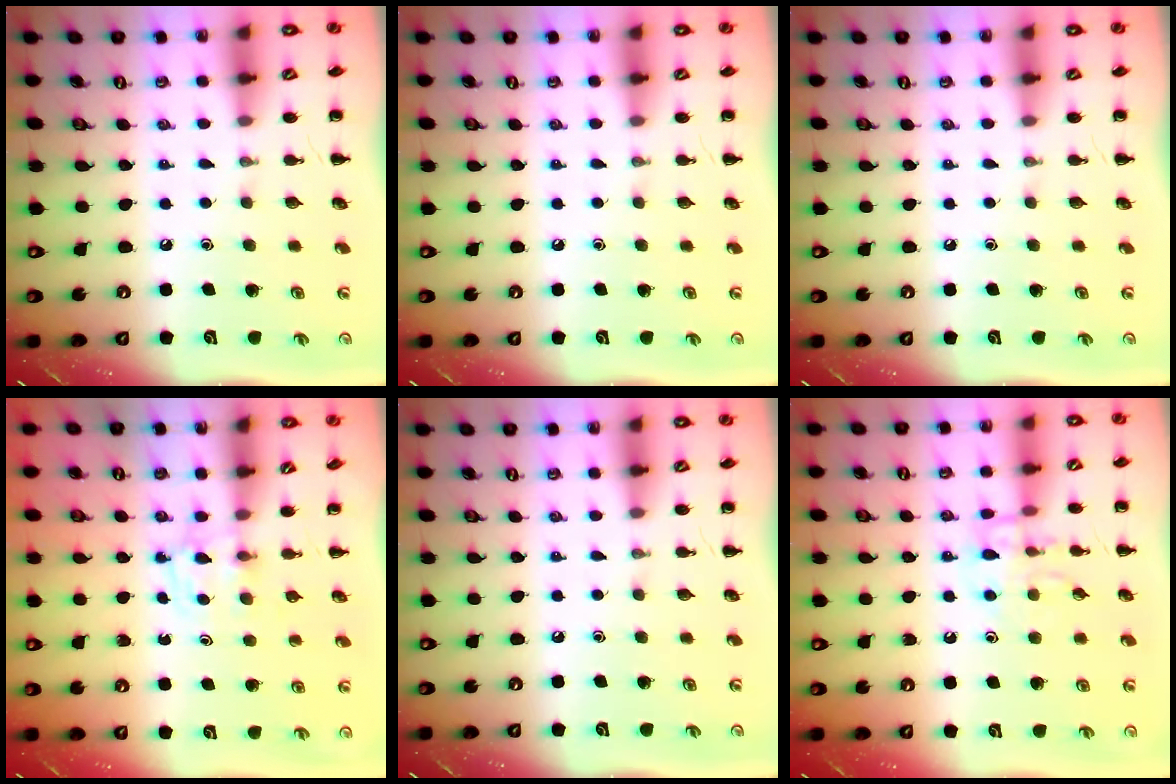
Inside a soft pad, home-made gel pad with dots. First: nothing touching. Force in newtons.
{"total": 0.0}
{"total": 0.0}
{"total": 2.8, "press": 2.5, "slide": 1.4}
{"total": 0.0}
{"total": 10.6, "press": 10.6, "slide": 0.5}